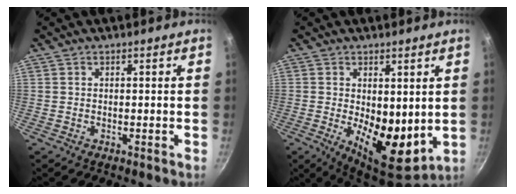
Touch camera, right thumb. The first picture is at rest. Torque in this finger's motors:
{"motor_torque": [-0.59, 1.28, 0.06, 0.07, 0.13]}